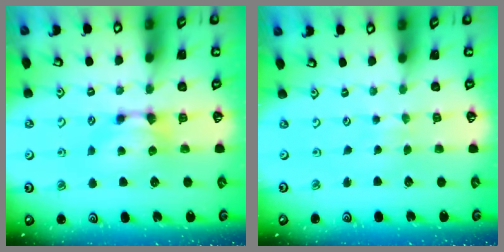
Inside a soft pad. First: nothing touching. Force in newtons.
{"total": 3.8, "press": 3.8, "slide": 0.2}